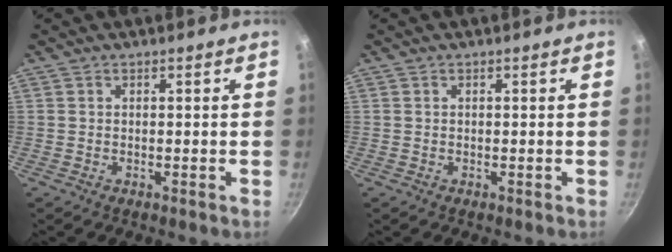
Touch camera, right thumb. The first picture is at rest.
{"total": 0.0}